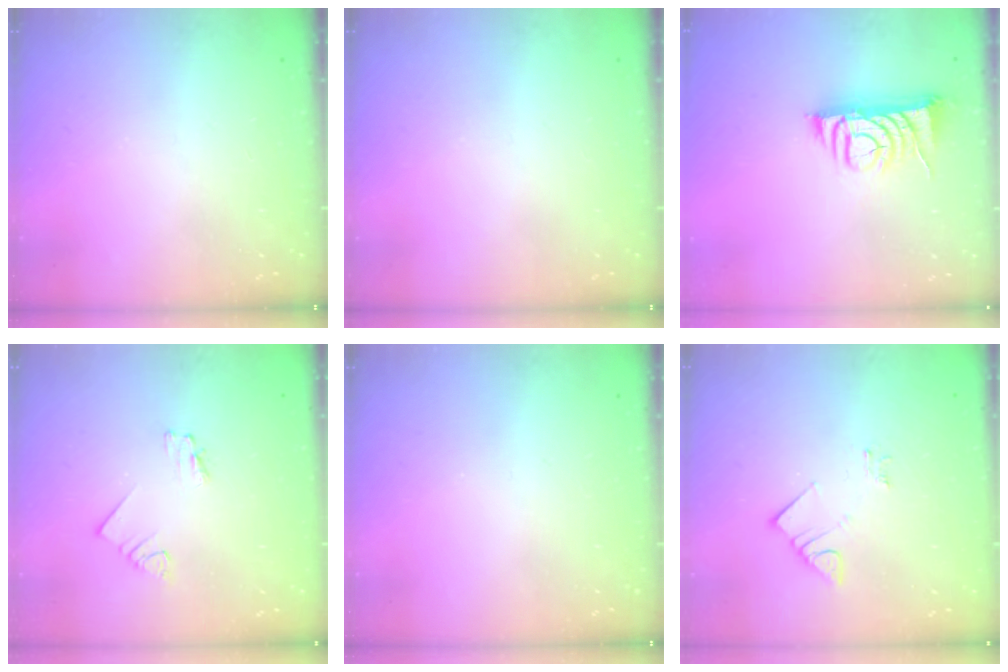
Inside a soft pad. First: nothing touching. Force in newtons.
{"total": 0.0}
{"total": 8.2, "press": 8.1, "slide": 1.2}
{"total": 1.7, "press": 1.7, "slide": 0.3}
{"total": 0.0}
{"total": 3.3, "press": 3.3, "slide": 0.1}